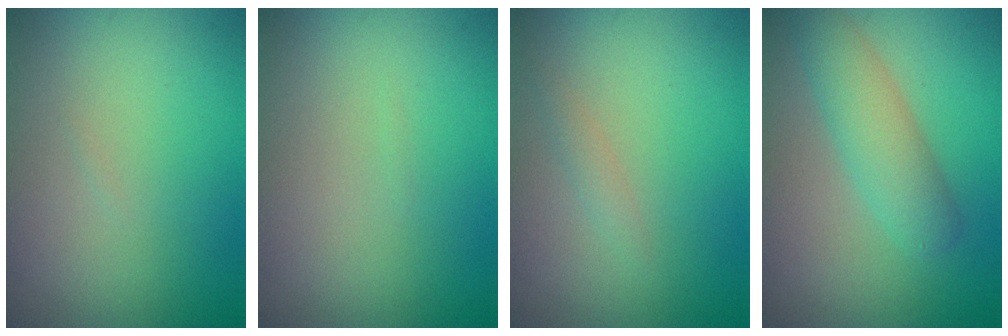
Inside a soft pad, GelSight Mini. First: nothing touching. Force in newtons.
{"total": 0.0}
{"total": 0.9, "press": 0.9, "slide": 0.1}
{"total": 3.8, "press": 3.8, "slide": 0.3}